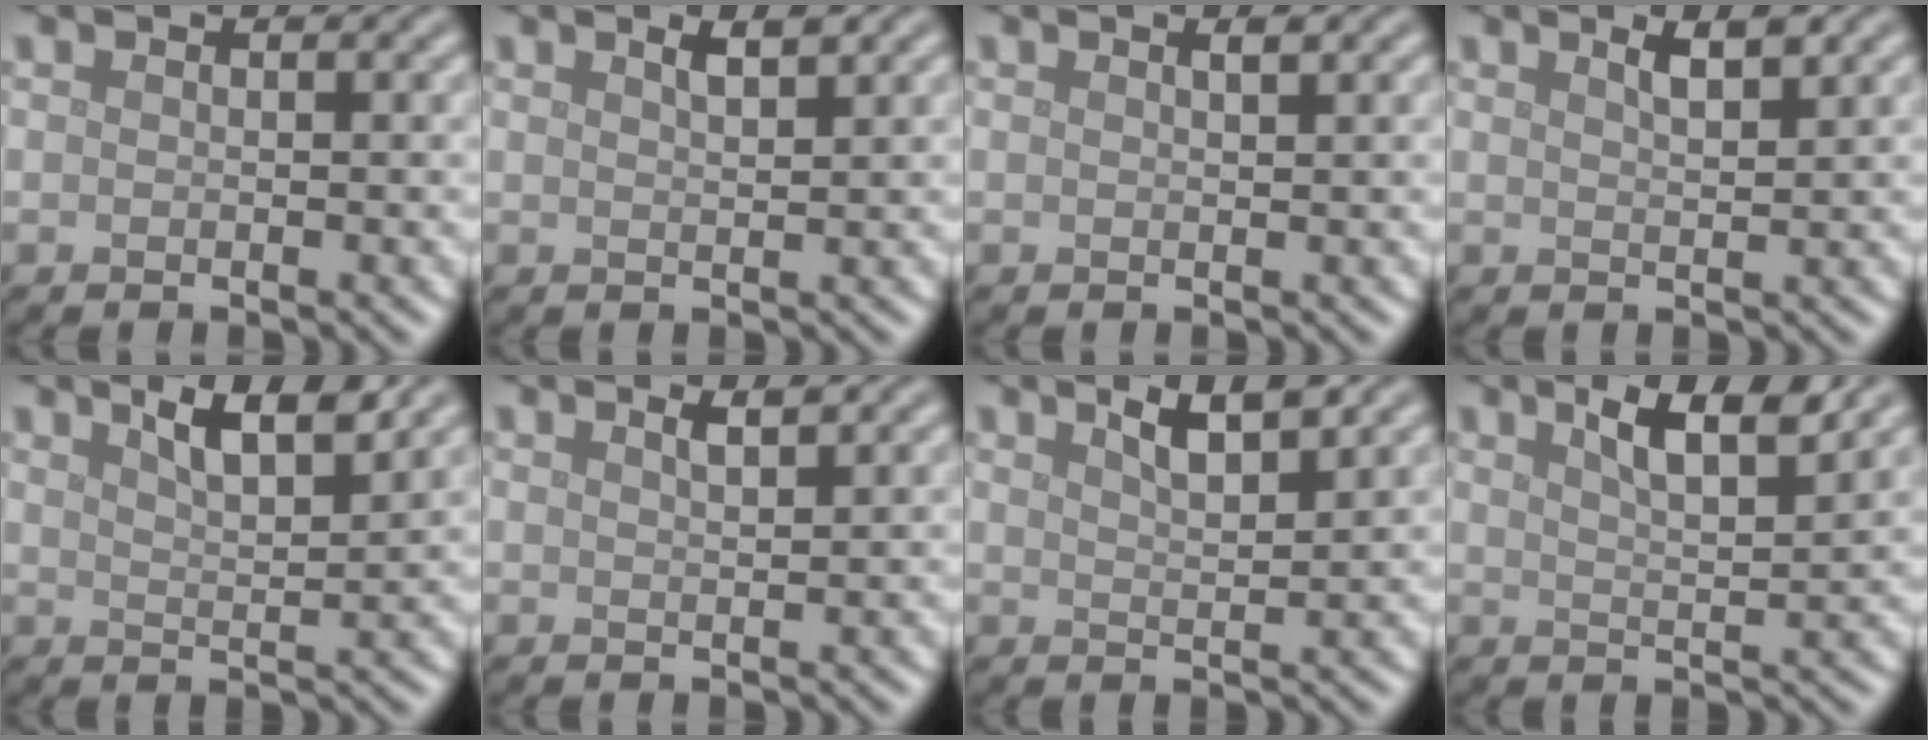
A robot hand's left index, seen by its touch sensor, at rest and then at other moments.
{"total": 1.8, "force": [1.3, 0.4, 1.3], "torque": [-0.012, 0.006, 0.018]}
{"total": 0.7, "force": [0.5, 0.1, 0.5], "torque": [-0.008, 0.000, 0.008]}
{"total": 2.2, "force": [1.5, 0.5, 1.5], "torque": [-0.016, 0.005, 0.022]}
{"total": 4.5, "force": [3.1, 1.0, 3.1], "torque": [-0.042, 0.012, 0.046]}
{"total": 1.5, "force": [1.1, 0.3, 1.0], "torque": [-0.011, 0.005, 0.015]}
{"total": 3.4, "force": [2.4, 0.7, 2.3], "torque": [-0.031, 0.006, 0.038]}
{"total": 4.8, "force": [3.0, 1.1, 3.6], "torque": [-0.052, 0.007, 0.048]}